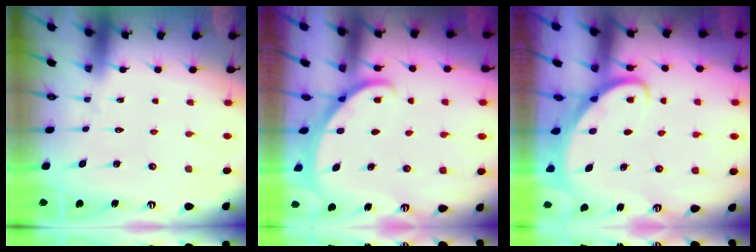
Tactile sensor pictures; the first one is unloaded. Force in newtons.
{"total": 2.0, "press": 2.0, "slide": 0.0}
{"total": 2.8, "press": 2.8, "slide": 0.4}